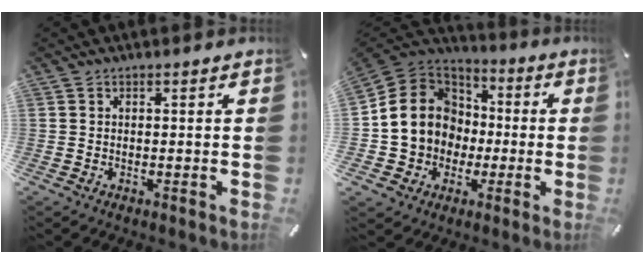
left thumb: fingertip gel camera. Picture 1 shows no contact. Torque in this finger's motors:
{"motor_torque": [1.36, 3.64, 0.39, 0.12, 0.14]}